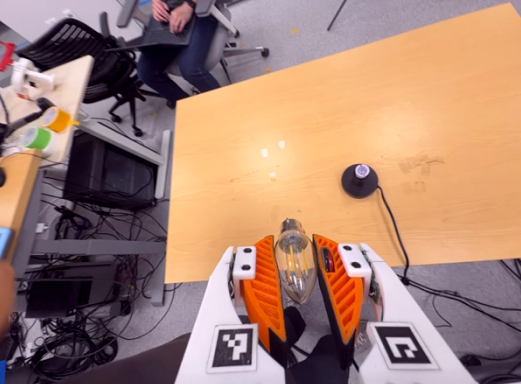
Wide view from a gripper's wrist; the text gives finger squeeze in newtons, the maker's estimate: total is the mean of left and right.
{"total": 8.6, "left": 7.9, "right": 9.2}